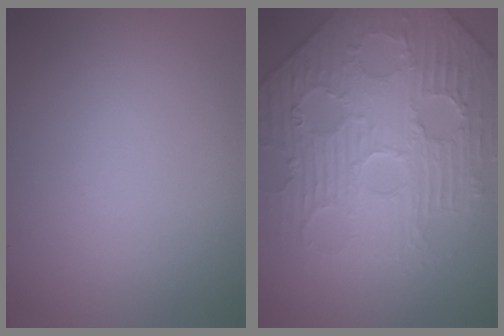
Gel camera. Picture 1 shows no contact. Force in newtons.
{"total": 6.8, "press": 5.9, "slide": 3.3}